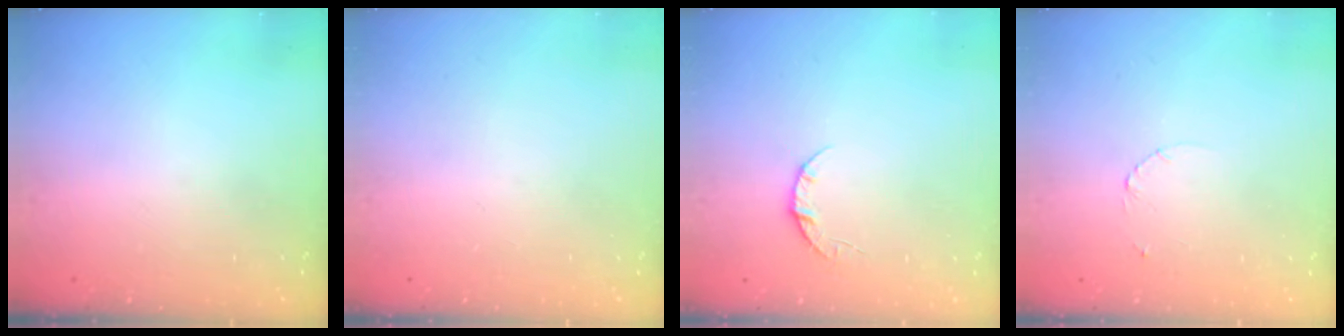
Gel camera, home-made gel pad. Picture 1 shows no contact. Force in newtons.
{"total": 0.0}
{"total": 4.2, "press": 4.2, "slide": 0.5}
{"total": 1.6, "press": 1.6, "slide": 0.2}